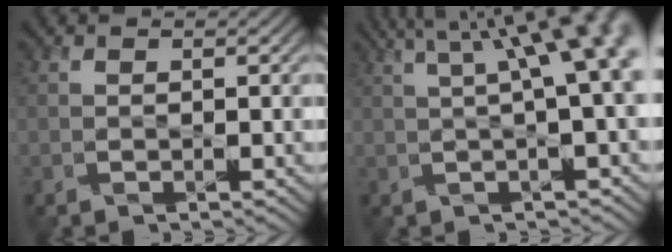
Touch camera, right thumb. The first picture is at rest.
{"total": 12.3, "force": [3.9, 3.5, 11.1], "torque": [-0.127, 0.043, 0.060]}